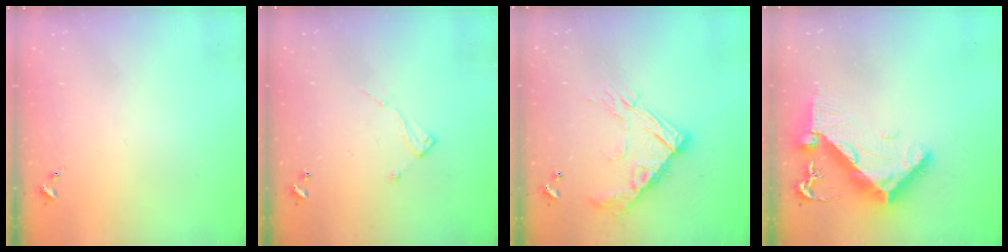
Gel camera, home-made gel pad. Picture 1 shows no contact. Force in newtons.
{"total": 6.9, "press": 6.9, "slide": 0.4}
{"total": 17.2, "press": 17.2, "slide": 1.2}
{"total": 11.4, "press": 11.4, "slide": 1.2}